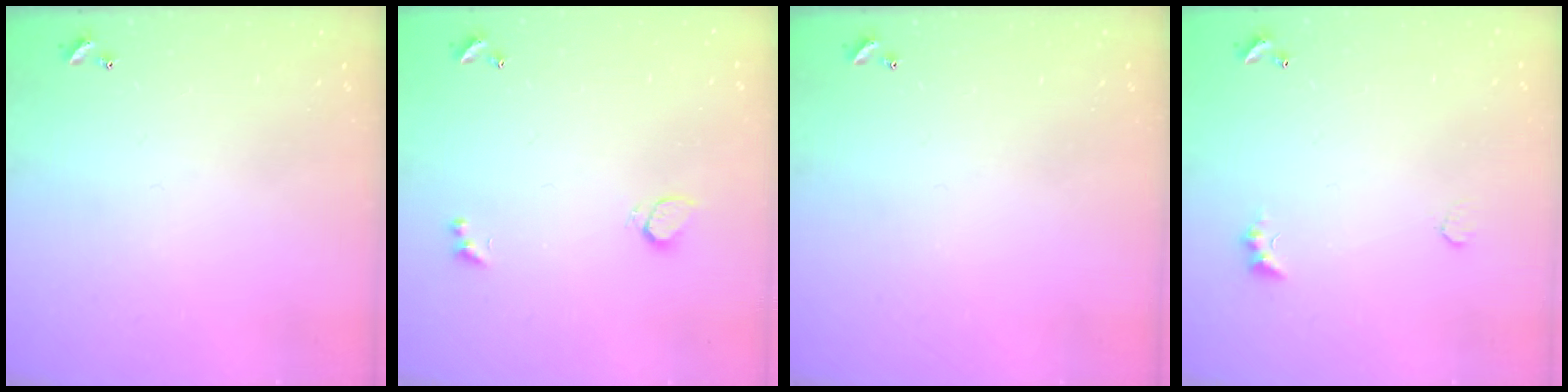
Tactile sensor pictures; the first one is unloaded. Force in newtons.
{"total": 2.4, "press": 1.9, "slide": 1.4}
{"total": 0.0}
{"total": 2.0, "press": 2.0, "slide": 0.5}